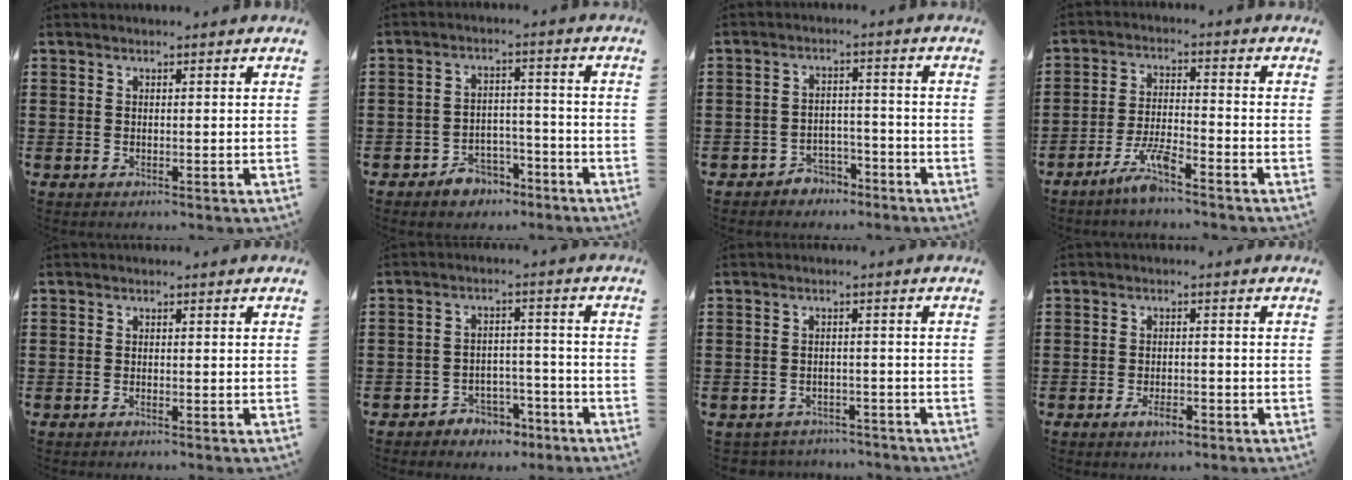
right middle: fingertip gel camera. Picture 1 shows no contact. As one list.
[{"total": 4.4, "force": [-3.8, 2.0, 0.8], "torque": [-0.016, 0.015, -0.075]}, {"total": 3.4, "force": [-3.2, 1.2, 0.2], "torque": [-0.012, 0.005, -0.067]}, {"total": 5.9, "force": [-4.4, 0.7, 3.8], "torque": [-0.083, -0.004, -0.084]}, {"total": 0.5, "force": [-0.3, -0.1, 0.4], "torque": [-0.009, -0.004, -0.005]}, {"total": 3.8, "force": [-3.4, 1.6, 0.4], "torque": [-0.013, 0.011, -0.070]}, {"total": 2.4, "force": [-2.3, 0.5, -0.3], "torque": [-0.003, 0.001, -0.053]}, {"total": 2.9, "force": [-1.8, 1.1, 1.9], "torque": [-0.032, 0.003, -0.033]}]